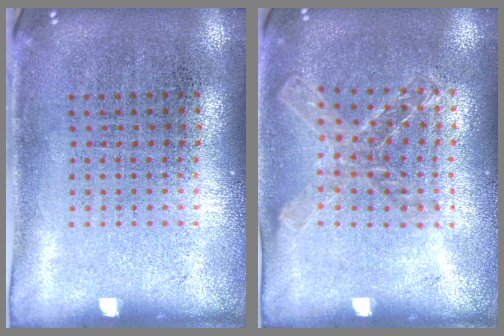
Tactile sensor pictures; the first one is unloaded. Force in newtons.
{"total": 1.2, "press": 1.2, "slide": 0.1}